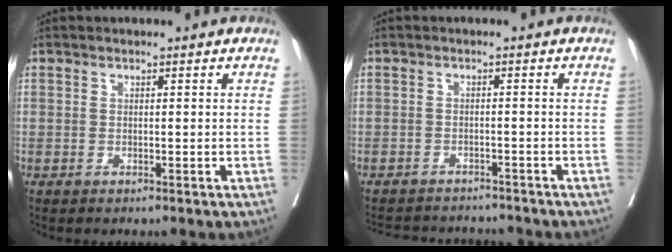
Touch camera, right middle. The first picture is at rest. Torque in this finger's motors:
{"motor_torque": [0.03, -0.07, 0.01, 0.00]}